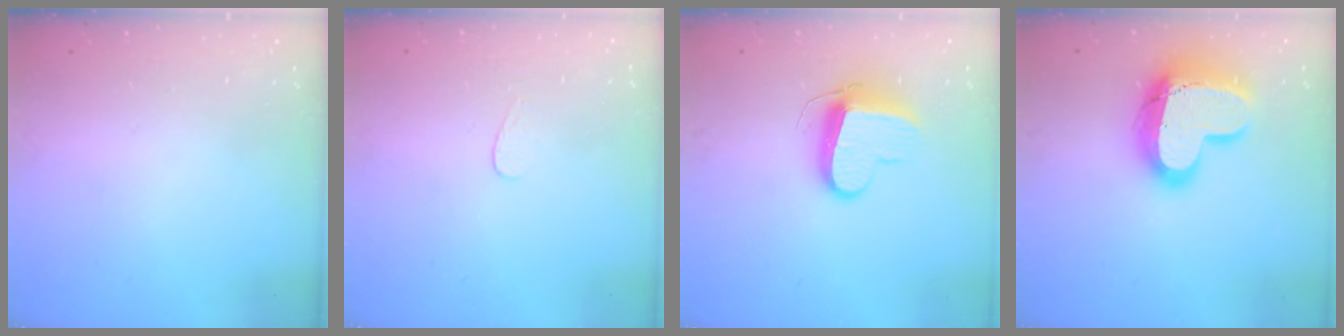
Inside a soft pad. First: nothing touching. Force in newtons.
{"total": 3.5, "press": 3.5, "slide": 0.3}
{"total": 10.3, "press": 10.3, "slide": 0.5}
{"total": 23.1, "press": 23.0, "slide": 1.7}